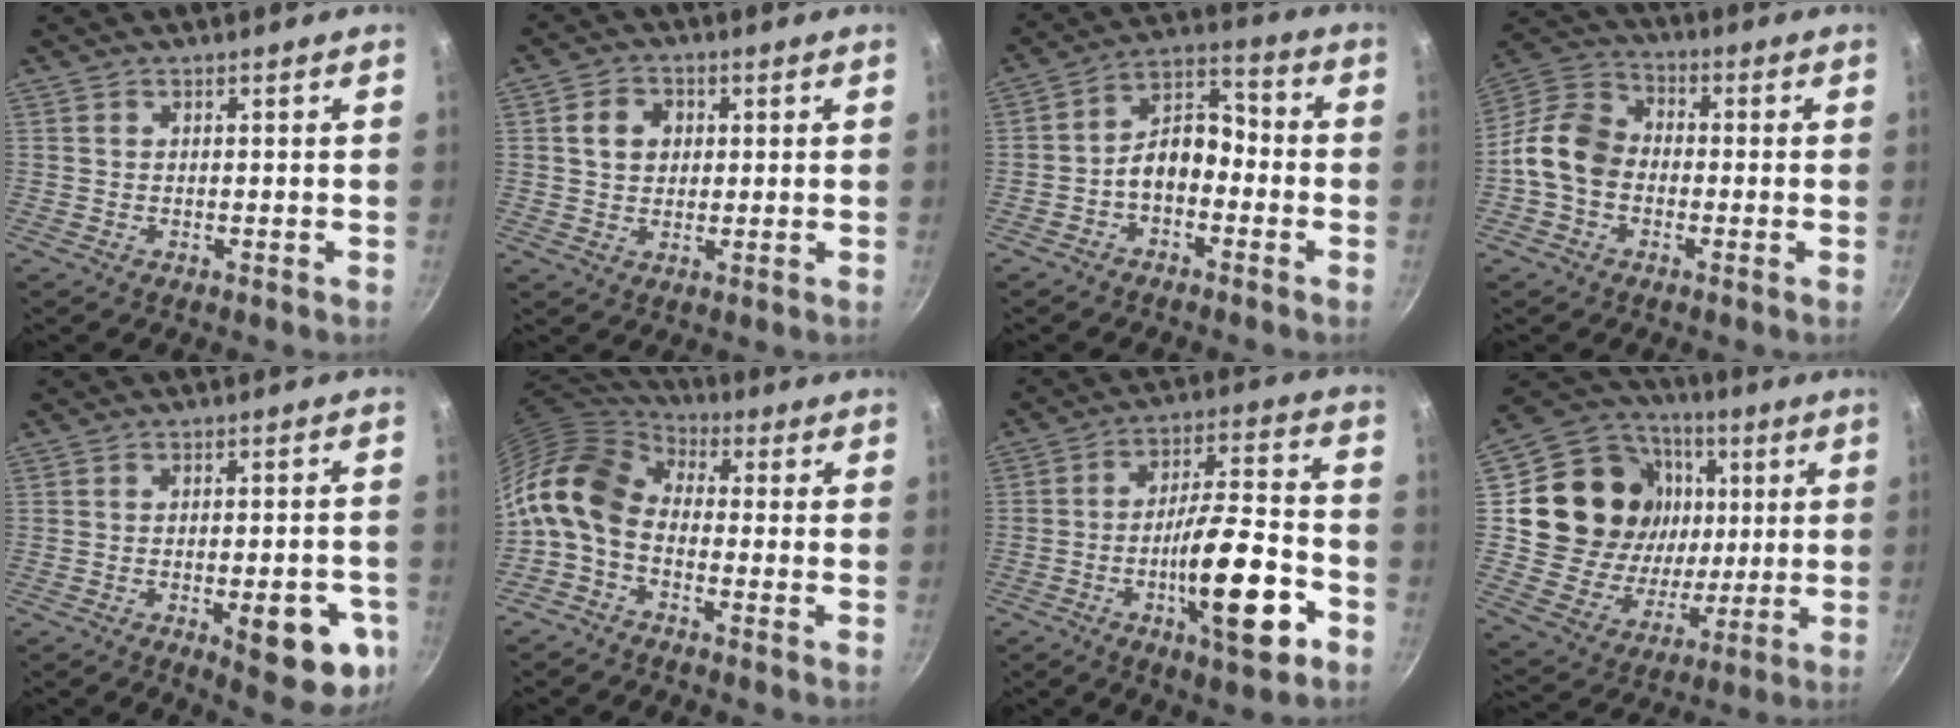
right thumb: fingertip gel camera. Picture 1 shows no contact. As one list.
[{"total": 5.8, "force": [1.2, 4.7, 3.0], "torque": [-0.031, 0.008, 0.016]}, {"total": 9.1, "force": [-2.8, 5.9, 6.3], "torque": [-0.076, 0.055, -0.061]}, {"total": 10.5, "force": [-2.1, 8.1, 6.4], "torque": [-0.094, 0.033, -0.065]}, {"total": 13.6, "force": [-4.8, 5.1, 11.7], "torque": [-0.115, 0.012, -0.058]}, {"total": 12.6, "force": [-1.4, 8.4, 9.3], "torque": [-0.168, 0.034, -0.049]}, {"total": 18.6, "force": [-7.2, 5.4, 16.3], "torque": [-0.238, 0.045, -0.113]}, {"total": 23.8, "force": [4.4, 19.6, 12.6], "torque": [-0.212, 0.006, 0.088]}]